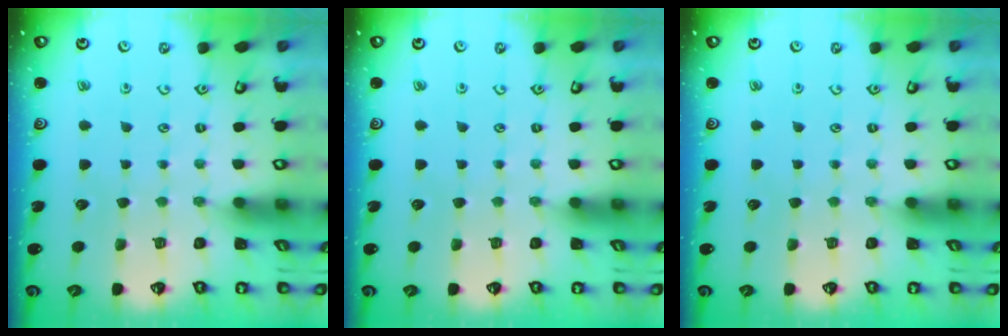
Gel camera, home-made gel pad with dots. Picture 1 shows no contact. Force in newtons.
{"total": 0.0}
{"total": 0.0}